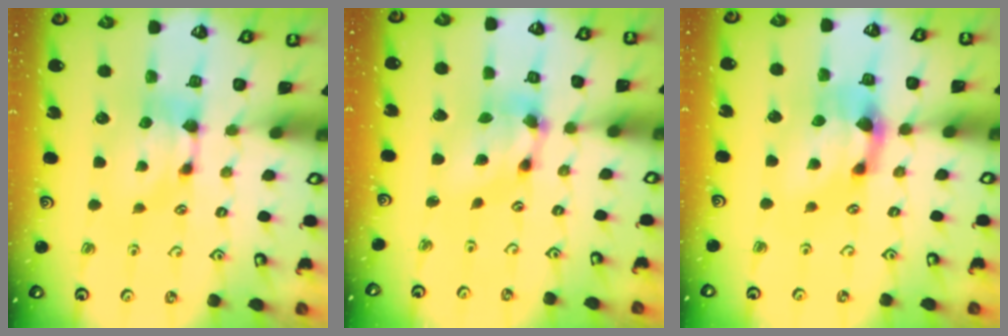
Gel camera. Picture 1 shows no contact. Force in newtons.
{"total": 5.7, "press": 5.4, "slide": 1.8}
{"total": 3.0, "press": 2.4, "slide": 1.8}